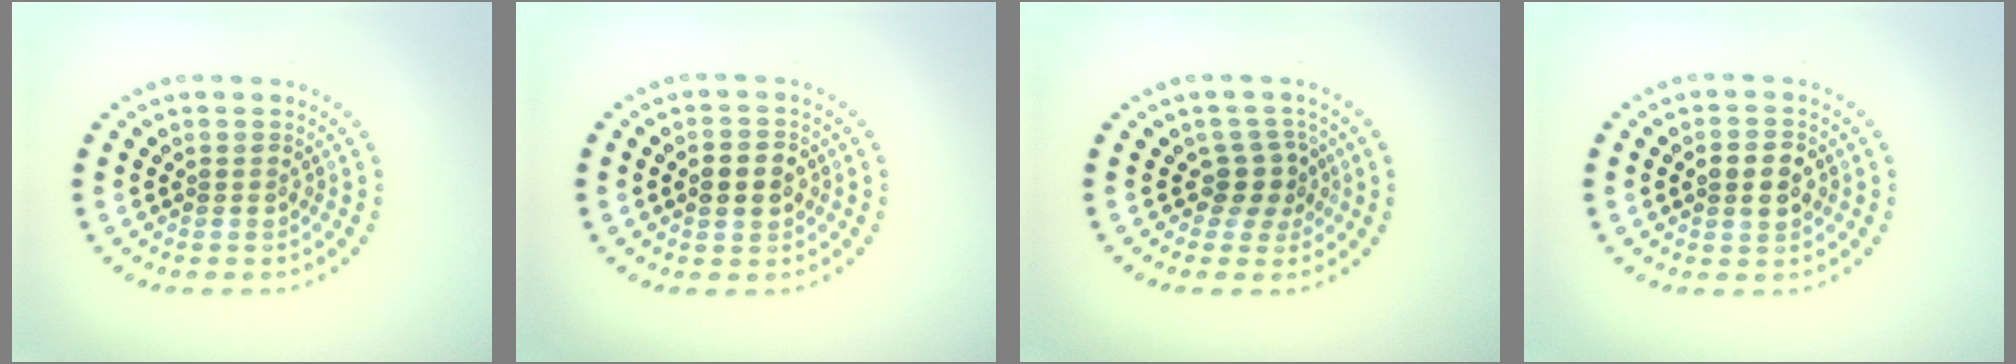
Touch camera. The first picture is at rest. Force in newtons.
{"total": 3.2, "press": 3.2, "slide": 0.0}
{"total": 2.5, "press": 2.0, "slide": 1.5}
{"total": 2.9, "press": 2.9, "slide": 0.1}